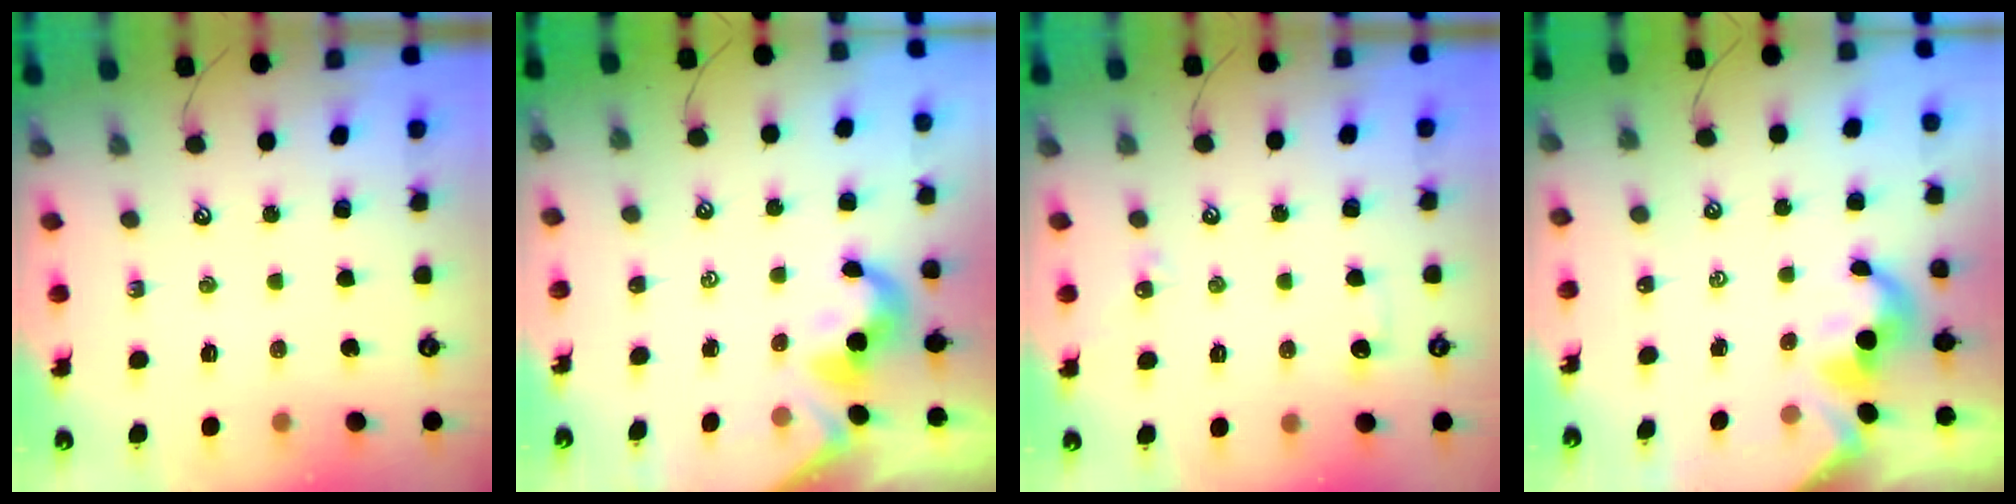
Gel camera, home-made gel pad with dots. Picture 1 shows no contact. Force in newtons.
{"total": 1.9, "press": 1.8, "slide": 0.5}
{"total": 3.4, "press": 3.4, "slide": 0.6}
{"total": 2.4, "press": 2.3, "slide": 0.3}